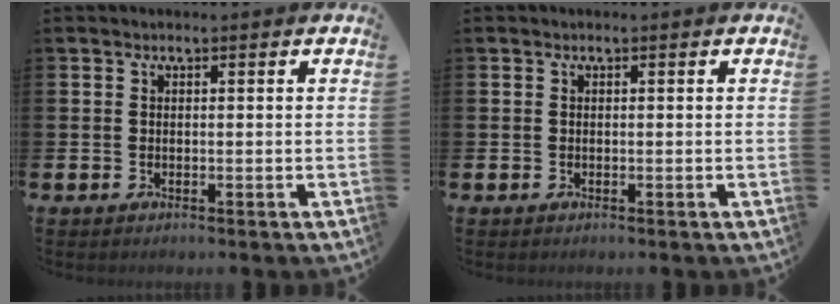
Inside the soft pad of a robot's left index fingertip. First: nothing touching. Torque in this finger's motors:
{"motor_torque": [0.00, 0.00, 0.00, 0.00]}